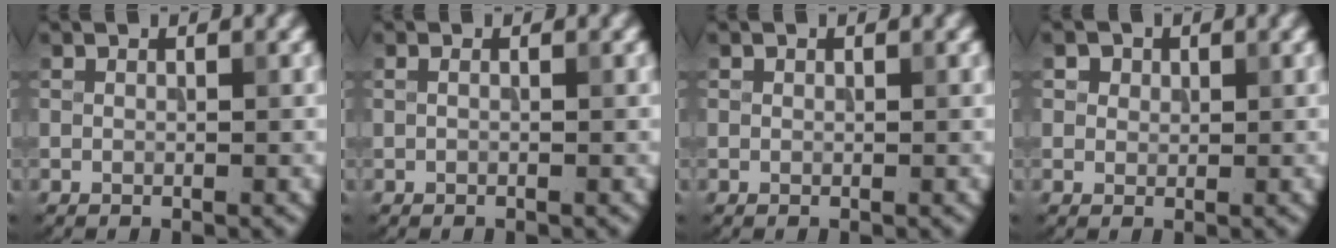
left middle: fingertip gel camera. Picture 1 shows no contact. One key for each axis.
{"total": 0.6, "fx": 0.2, "fy": 0.3, "fz": 0.5, "tx": -0.012, "ty": -0.003, "tz": 0.002}
{"total": 0.0}
{"total": 2.8, "fx": 1.7, "fy": 1.9, "fz": 1.1, "tx": -0.027, "ty": 0.004, "tz": 0.021}